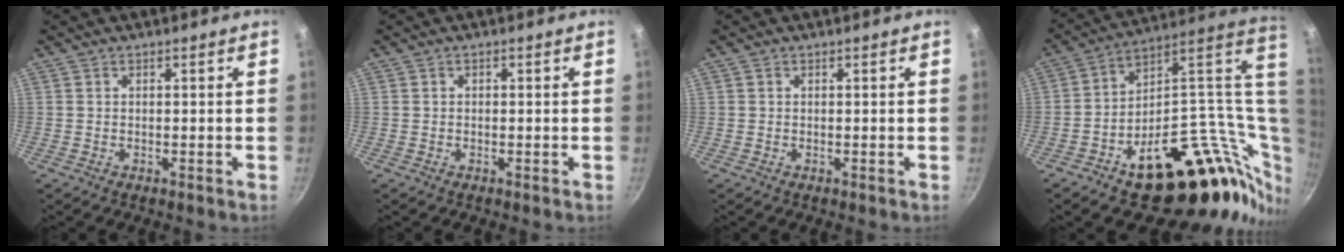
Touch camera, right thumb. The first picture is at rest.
{"total": 0.6, "force": [0.0, 0.6, 0.3], "torque": [-0.004, 0.005, 0.001]}
{"total": 0.0}
{"total": 29.7, "force": [6.5, 16.9, 23.6], "torque": [-0.306, -0.008, 0.122]}